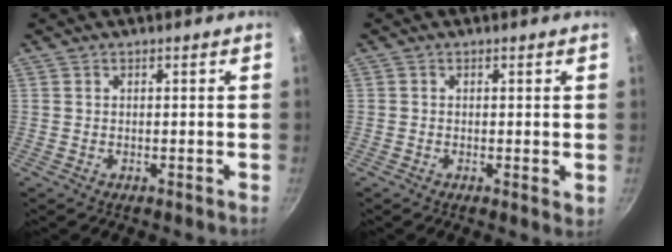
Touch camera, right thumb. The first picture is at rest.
{"total": 1.3, "force": [0.1, 0.5, 1.2], "torque": [-0.017, -0.005, -0.001]}